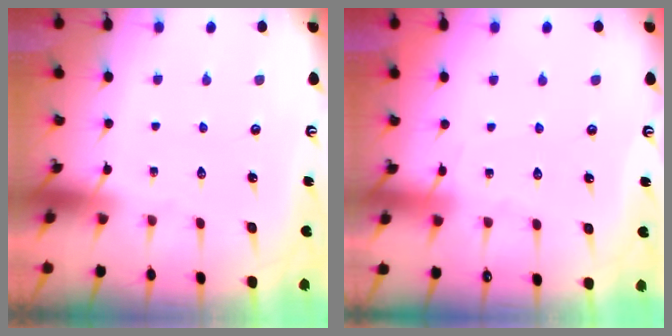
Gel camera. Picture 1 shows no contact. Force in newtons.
{"total": 3.6, "press": 3.5, "slide": 0.6}